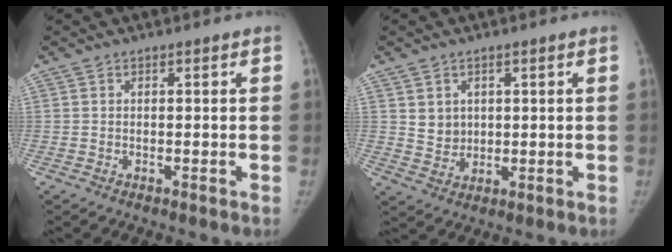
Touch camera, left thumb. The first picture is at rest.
{"total": 4.1, "force": [1.3, 3.6, 1.4], "torque": [-0.008, -0.012, 0.034]}